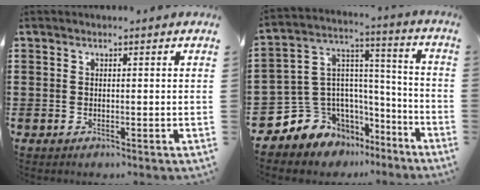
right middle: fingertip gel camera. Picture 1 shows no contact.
{"total": 7.8, "force": [-5.0, 6.0, -1.1], "torque": [-0.029, -0.017, -0.096]}